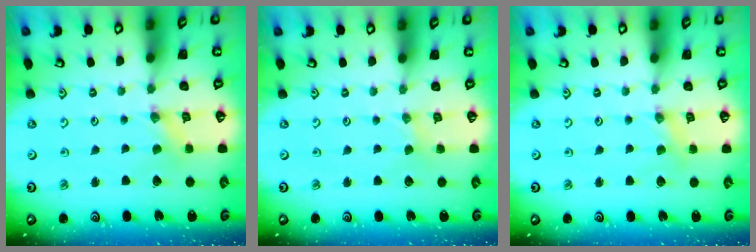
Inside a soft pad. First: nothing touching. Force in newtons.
{"total": 0.0}
{"total": 2.5, "press": 2.5, "slide": 0.3}